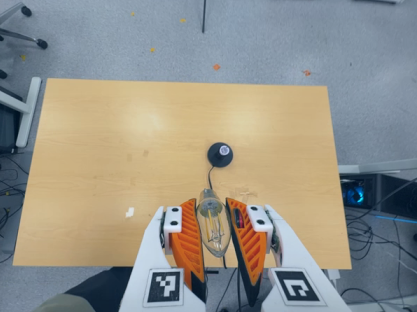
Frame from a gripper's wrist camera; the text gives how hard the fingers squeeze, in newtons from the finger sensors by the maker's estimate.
{"total": 18.5, "left": 19.9, "right": 17.1}